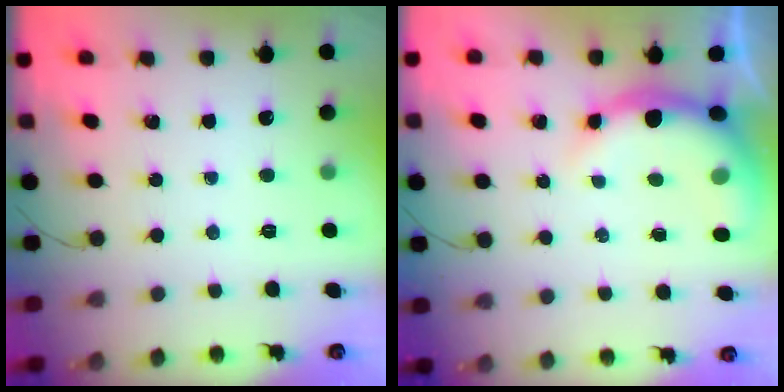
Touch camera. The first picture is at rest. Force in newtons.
{"total": 7.2, "press": 7.0, "slide": 1.7}